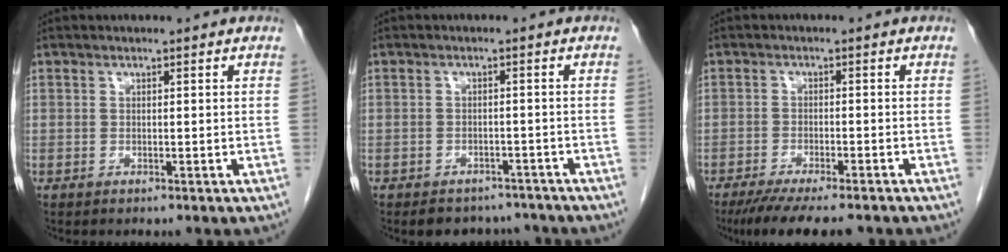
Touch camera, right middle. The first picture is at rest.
{"total": 5.9, "force": [-5.2, 2.7, 0.6], "torque": [0.006, 0.008, -0.064]}
{"total": 10.9, "force": [-8.9, 1.8, 5.9], "torque": [-0.083, -0.017, -0.133]}